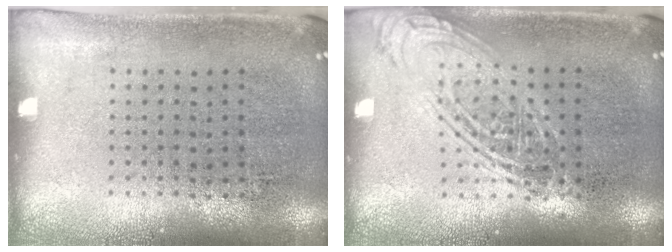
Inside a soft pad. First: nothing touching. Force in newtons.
{"total": 2.4, "press": 2.4, "slide": 0.3}